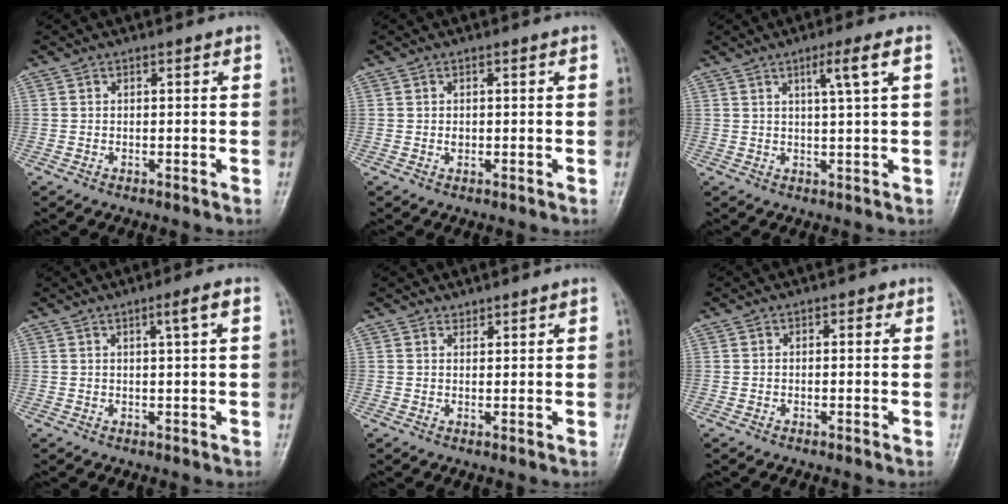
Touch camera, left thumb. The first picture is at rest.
{"total": 1.1, "force": [0.2, 0.9, 0.7], "torque": [-0.006, 0.001, 0.003]}
{"total": 4.7, "force": [2.0, -0.3, 4.2], "torque": [-0.076, -0.006, 0.035]}
{"total": 2.8, "force": [1.2, -0.1, 2.6], "torque": [-0.044, -0.002, 0.021]}
{"total": 1.4, "force": [1.3, 0.6, 0.1], "torque": [0.011, -0.010, 0.018]}
{"total": 1.0, "force": [0.3, 0.8, 0.6], "torque": [0.004, 0.003, -0.002]}